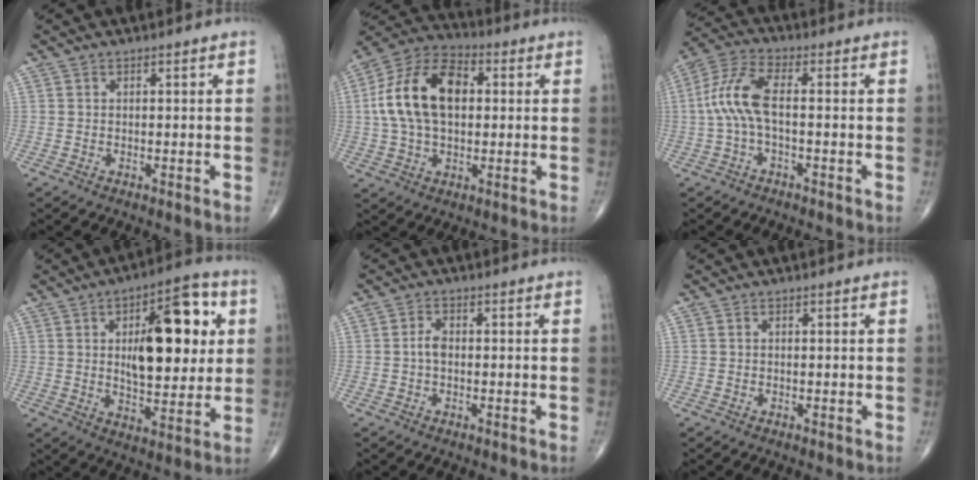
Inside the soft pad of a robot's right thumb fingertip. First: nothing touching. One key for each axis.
{"total": 16.7, "fx": 2.1, "fy": 10.1, "fz": 13.1, "tx": -0.238, "ty": 0.026, "tz": 0.030}
{"total": 8.6, "fx": -0.6, "fy": 3.1, "fz": 7.9, "tx": -0.191, "ty": 0.030, "tz": -0.017}
{"total": 18.9, "fx": 4.1, "fy": 8.6, "fz": 16.3, "tx": -0.190, "ty": -0.004, "tz": 0.058}
{"total": 2.3, "fx": -0.3, "fy": 1.4, "fz": 1.8, "tx": -0.033, "ty": 0.006, "tz": -0.010}
{"total": 0.0}